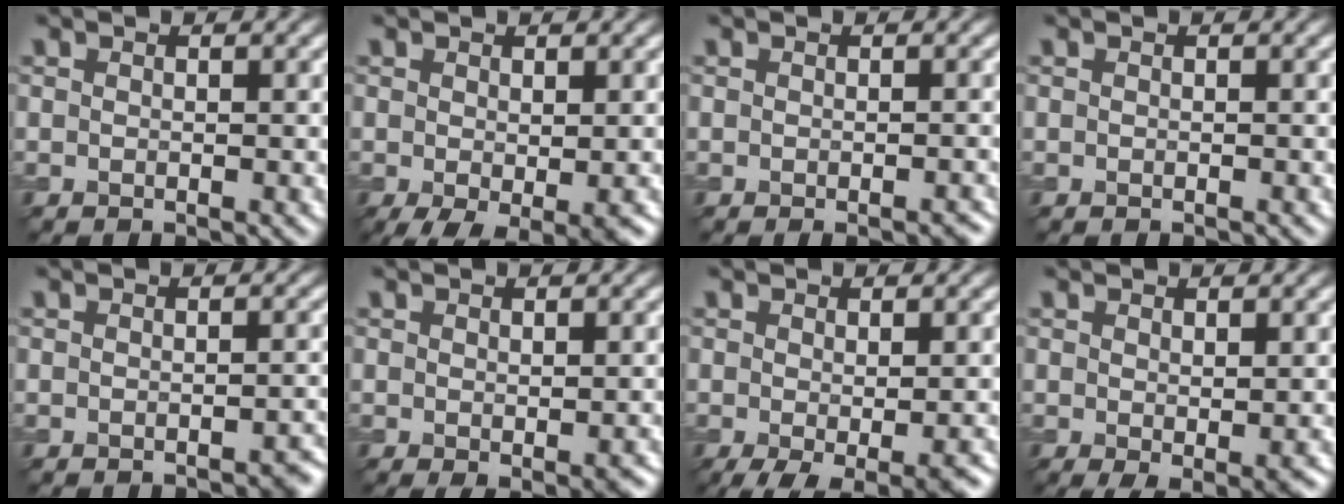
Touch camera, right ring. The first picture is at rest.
{"total": 3.5, "force": [-1.4, 1.3, 2.9], "torque": [-0.046, -0.011, -0.017]}
{"total": 1.2, "force": [-0.7, 0.2, 1.0], "torque": [-0.010, -0.002, -0.008]}
{"total": 0.0}
{"total": 1.3, "force": [-1.0, 0.3, 0.8], "torque": [-0.007, 0.000, -0.010]}
{"total": 1.8, "force": [-0.5, 0.7, 1.6], "torque": [-0.023, -0.009, -0.001]}
{"total": 3.9, "force": [-1.8, 1.0, 3.3], "torque": [-0.050, -0.009, -0.025]}
{"total": 1.8, "force": [-0.1, 0.6, 1.7], "torque": [-0.029, -0.006, 0.002]}